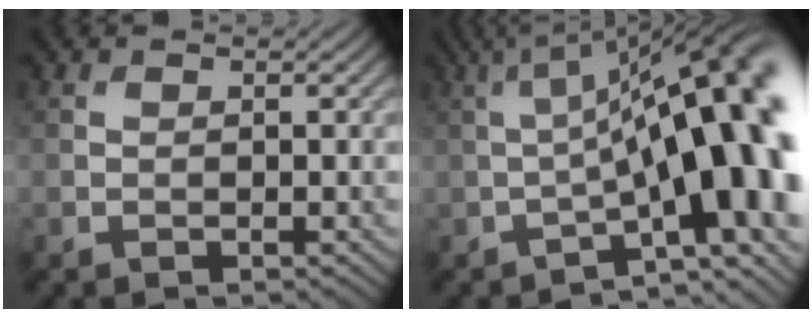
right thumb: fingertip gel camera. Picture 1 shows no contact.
{"total": 19.5, "force": [-2.3, 5.9, 18.5], "torque": [-0.232, 0.008, -0.031]}